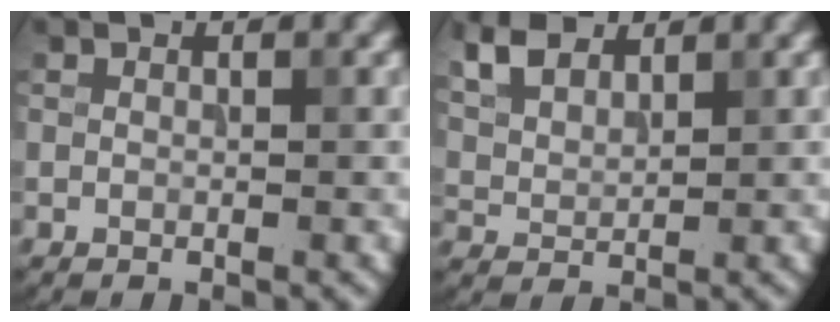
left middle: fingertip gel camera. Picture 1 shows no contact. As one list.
[{"total": 4.0, "force": [2.8, 2.2, 2.0], "torque": [-0.055, 0.006, 0.060]}]